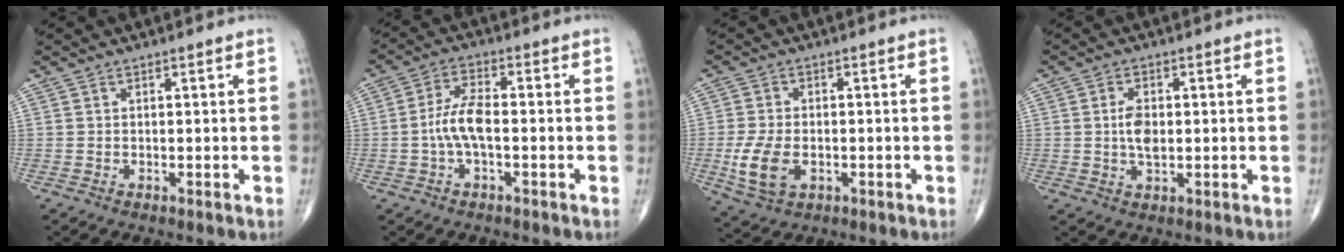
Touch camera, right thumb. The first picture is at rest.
{"total": 6.4, "force": [-1.1, 2.5, 5.8], "torque": [-0.123, 0.020, -0.026]}
{"total": 8.0, "force": [-1.9, 4.9, 6.1], "torque": [-0.126, -0.002, -0.028]}
{"total": 4.2, "force": [0.1, 2.3, 3.6], "torque": [-0.063, -0.002, 0.001]}